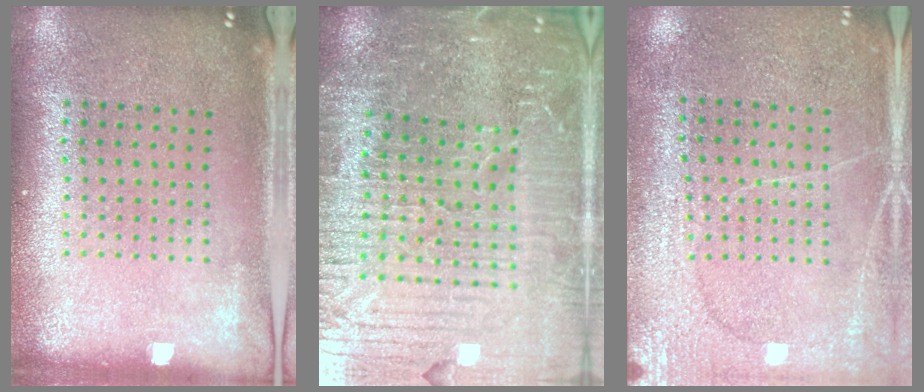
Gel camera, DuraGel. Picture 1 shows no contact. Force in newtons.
{"total": 5.5, "press": 5.0, "slide": 2.2}
{"total": 2.8, "press": 2.7, "slide": 0.7}